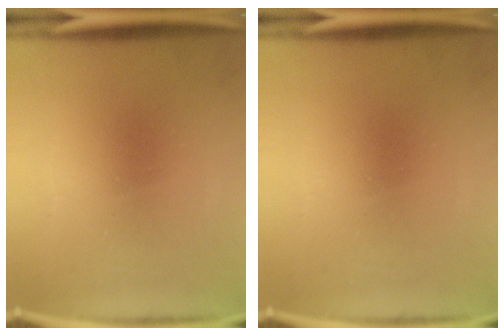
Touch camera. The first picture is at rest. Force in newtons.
{"total": 0.0}